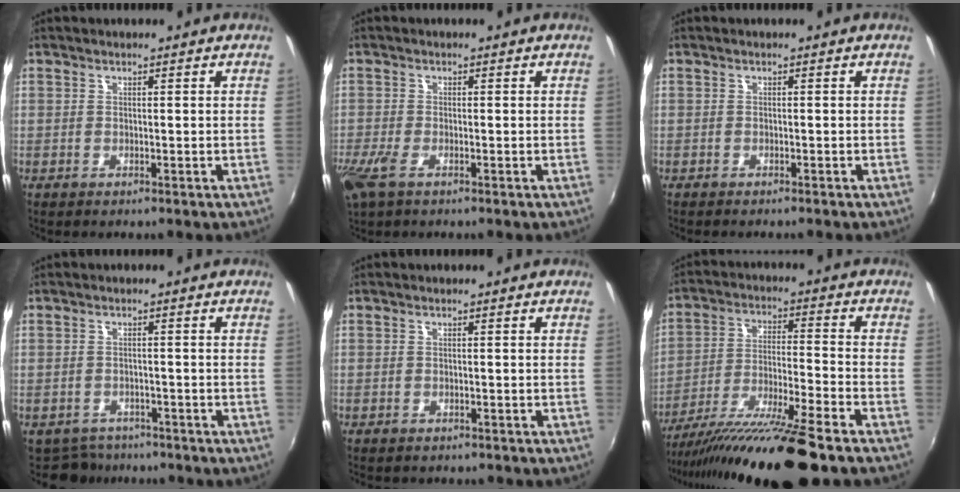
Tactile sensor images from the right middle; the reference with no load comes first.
{"total": 4.4, "force": [-2.5, 1.5, 3.4], "torque": [-0.080, -0.016, -0.046]}
{"total": 0.8, "force": [-0.8, -0.1, 0.2], "torque": [-0.005, -0.005, -0.015]}
{"total": 5.2, "force": [-4.5, 2.6, 0.4], "torque": [-0.022, -0.007, -0.069]}
{"total": 1.9, "force": [-1.7, 0.6, 0.5], "torque": [-0.014, -0.011, -0.024]}
{"total": 18.2, "force": [-14.5, -0.7, 11.0], "torque": [-0.206, -0.044, -0.247]}